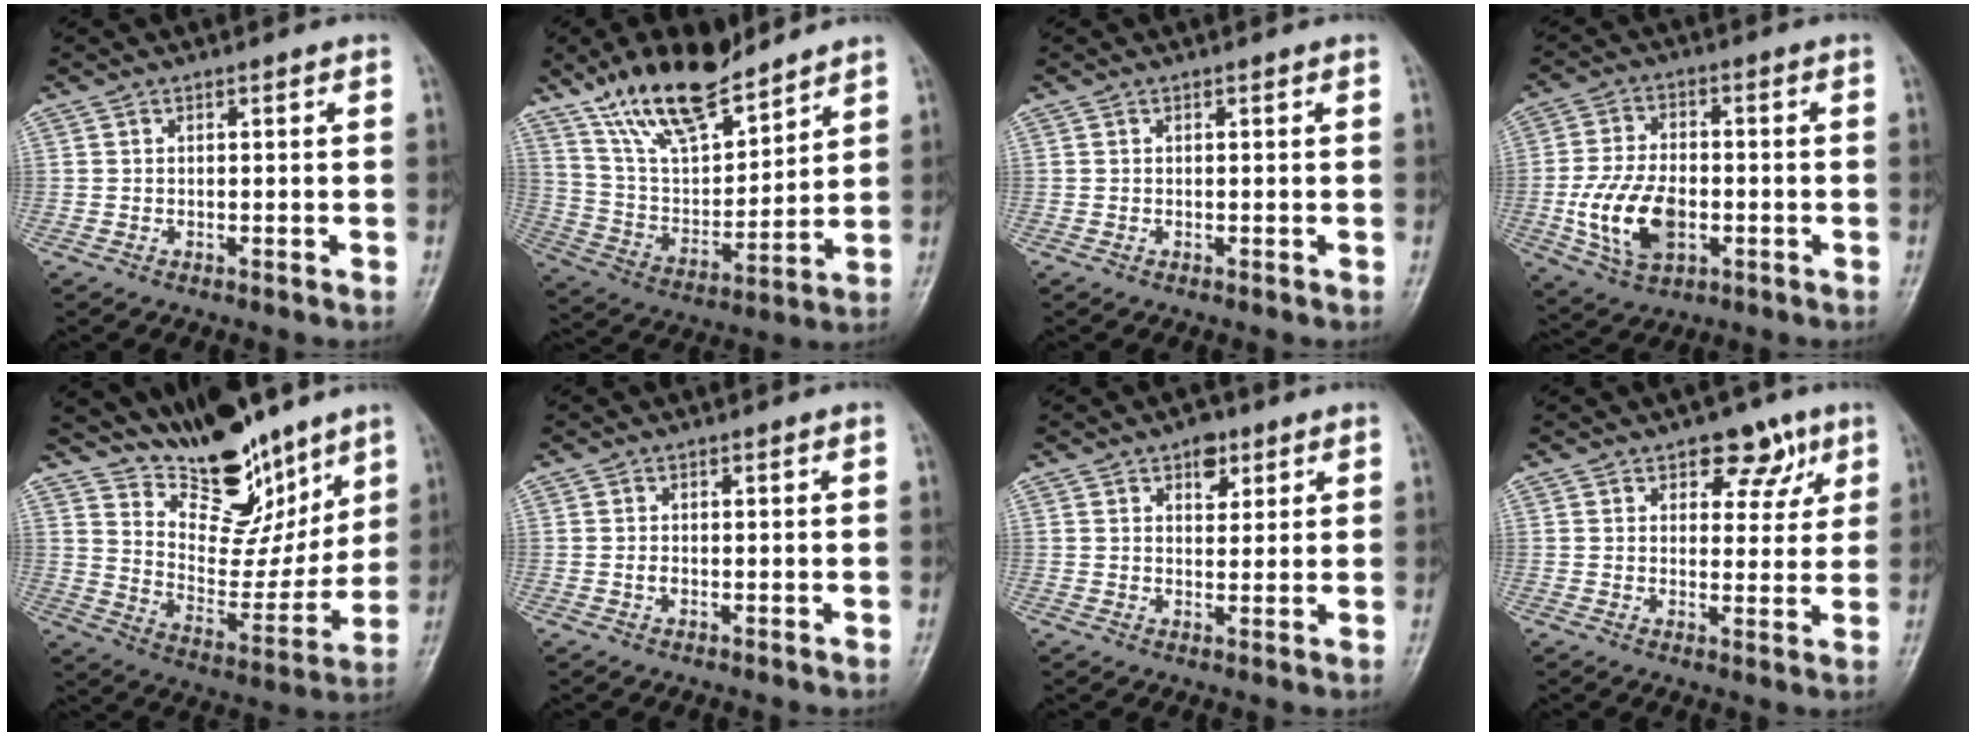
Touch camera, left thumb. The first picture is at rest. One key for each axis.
{"total": 17.9, "fx": 13.2, "fy": 6.6, "fz": 10.2, "tx": -0.143, "ty": -0.067, "tz": 0.248}
{"total": 0.0}
{"total": 12.6, "fx": -2.7, "fy": 7.7, "fz": 9.5, "tx": -0.174, "ty": 0.005, "tz": -0.043}
{"total": 18.0, "fx": 13.9, "fy": 7.4, "fz": 8.7, "tx": -0.081, "ty": -0.088, "tz": 0.237}
{"total": 0.7, "fx": 0.0, "fy": 0.5, "fz": 0.5, "tx": -0.009, "ty": 0.000, "tz": -0.002}
{"total": 4.2, "fx": 2.4, "fy": 2.6, "fz": 2.3, "tx": -0.010, "ty": -0.010, "tz": 0.033}
{"total": 7.3, "fx": 4.0, "fy": 4.4, "fz": 4.1, "tx": -0.013, "ty": -0.016, "tz": 0.050}